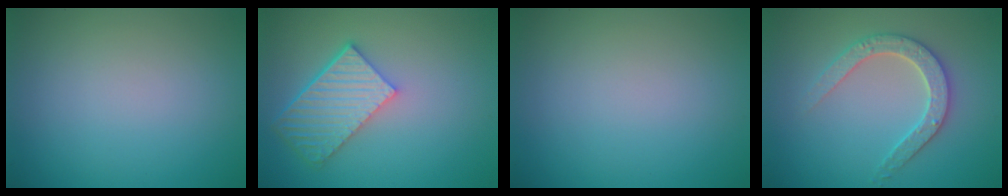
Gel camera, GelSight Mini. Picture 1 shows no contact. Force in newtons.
{"total": 5.5, "press": 4.2, "slide": 3.7}
{"total": 0.0}
{"total": 3.0, "press": 2.9, "slide": 0.6}